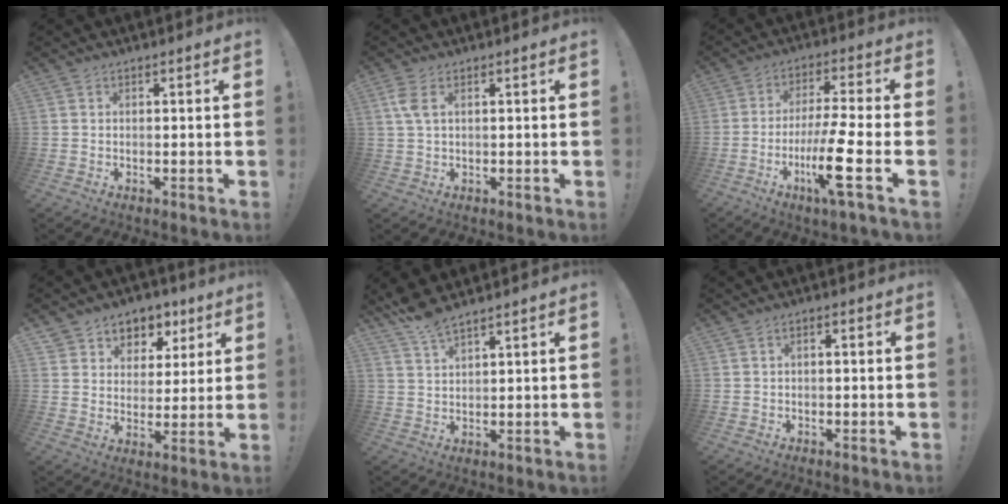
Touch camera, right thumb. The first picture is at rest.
{"total": 4.2, "force": [1.3, 1.8, 3.6], "torque": [-0.070, -0.002, 0.022]}
{"total": 14.4, "force": [-4.9, 1.4, 13.5], "torque": [-0.244, 0.012, -0.078]}
{"total": 8.0, "force": [4.1, 6.7, 1.1], "torque": [-0.008, -0.033, 0.083]}
{"total": 5.1, "force": [4.7, 0.7, 1.9], "torque": [-0.046, -0.025, 0.087]}
{"total": 1.4, "force": [-0.8, 0.5, 1.0], "torque": [-0.020, 0.006, -0.013]}